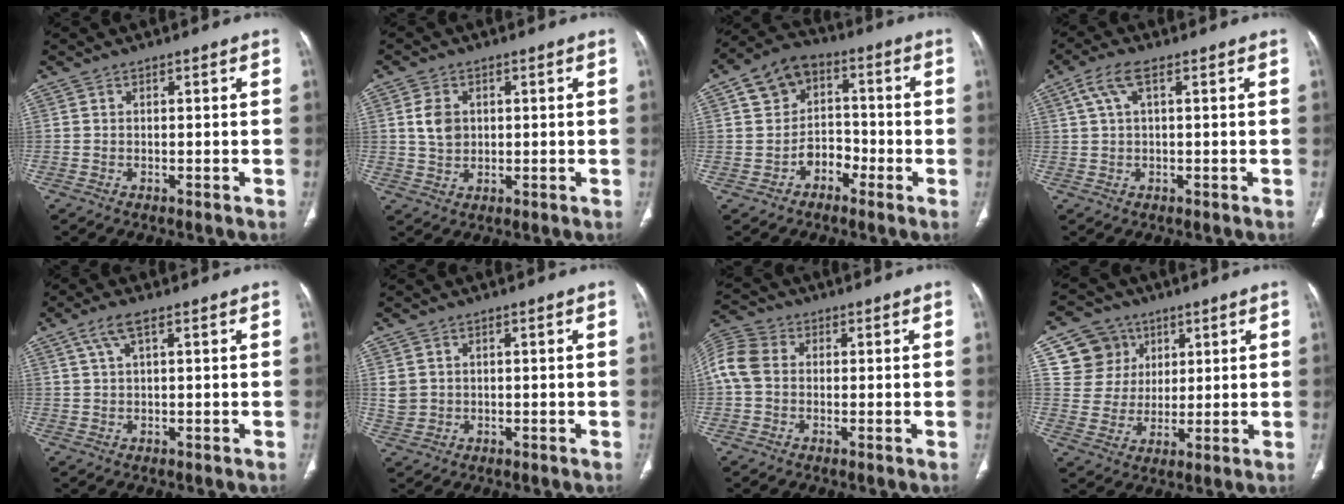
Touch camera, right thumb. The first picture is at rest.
{"total": 4.8, "force": [0.9, 3.7, 2.9], "torque": [-0.042, -0.003, 0.017]}
{"total": 9.1, "force": [-2.1, 7.9, 4.0], "torque": [-0.028, 0.032, -0.051]}
{"total": 4.6, "force": [1.7, 1.7, 3.9], "torque": [-0.098, 0.018, 0.035]}
{"total": 3.8, "force": [1.8, 1.1, 3.2], "torque": [-0.077, 0.010, 0.041]}
{"total": 3.3, "force": [0.6, 2.9, 1.3], "torque": [-0.024, 0.000, 0.020]}
{"total": 7.8, "force": [0.2, 6.2, 4.7], "torque": [-0.101, 0.024, -0.007]}
{"total": 10.4, "force": [4.4, 9.2, 2.0], "torque": [0.001, -0.013, 0.086]}